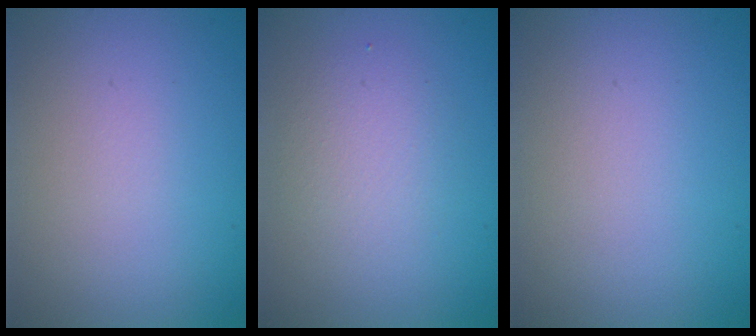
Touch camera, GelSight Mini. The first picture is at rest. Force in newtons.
{"total": 2.4, "press": 2.4, "slide": 0.2}
{"total": 0.0}